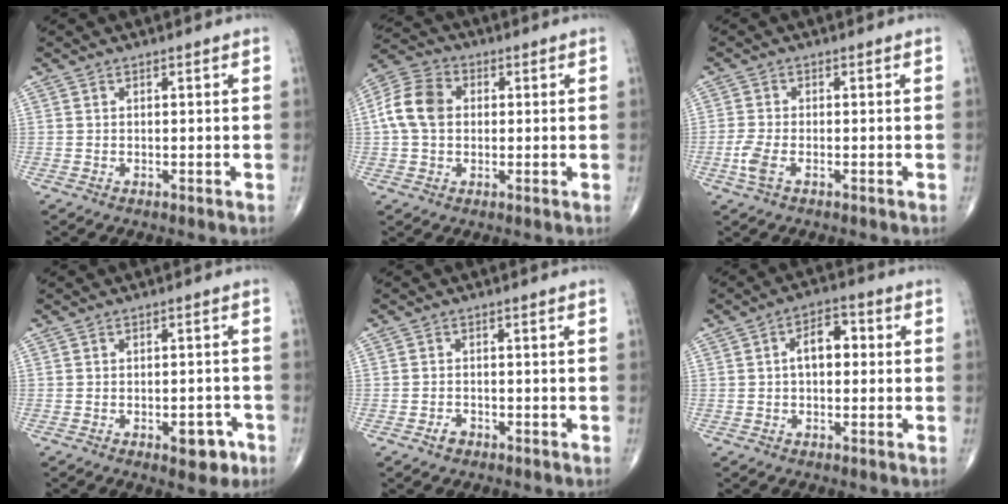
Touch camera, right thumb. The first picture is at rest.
{"total": 9.4, "force": [0.7, 7.0, 6.2], "torque": [-0.118, 0.023, 0.006]}
{"total": 3.3, "force": [-1.4, 1.3, 2.7], "torque": [-0.074, 0.002, -0.030]}
{"total": 5.0, "force": [-2.5, 2.4, 3.5], "torque": [-0.024, 0.014, -0.028]}
{"total": 1.8, "force": [-1.2, 1.1, 0.7], "torque": [-0.011, 0.007, -0.021]}
{"total": 6.4, "force": [0.6, 3.6, 5.2], "torque": [-0.068, 0.019, -0.002]}